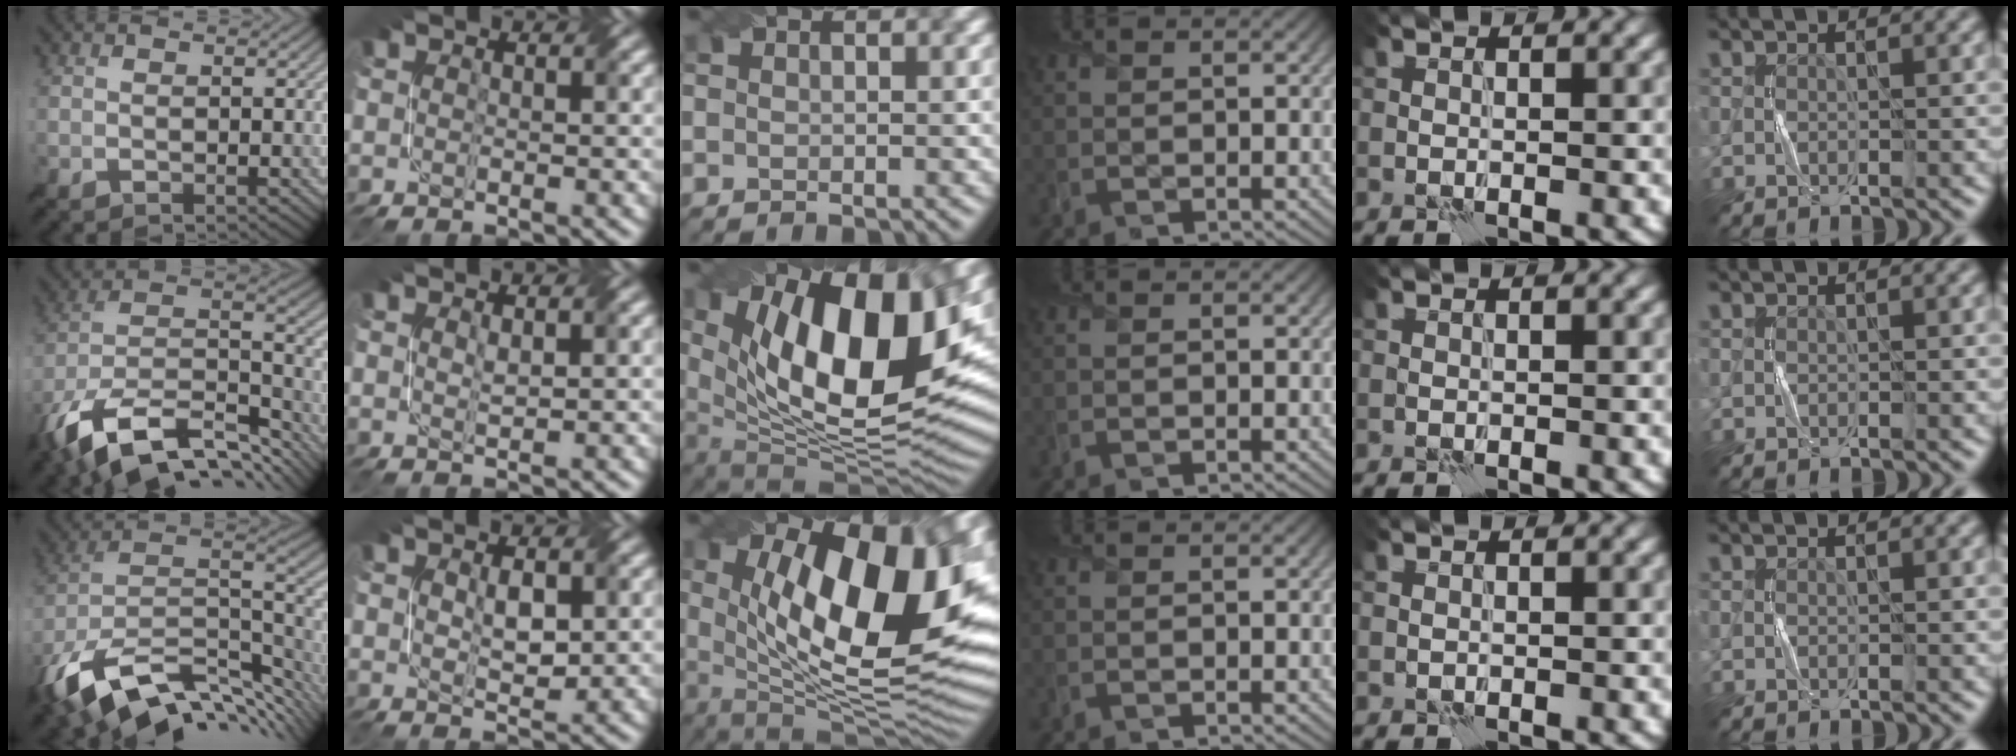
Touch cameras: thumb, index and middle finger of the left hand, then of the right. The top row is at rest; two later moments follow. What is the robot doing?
{"motion": "twist", "object": "screw"}